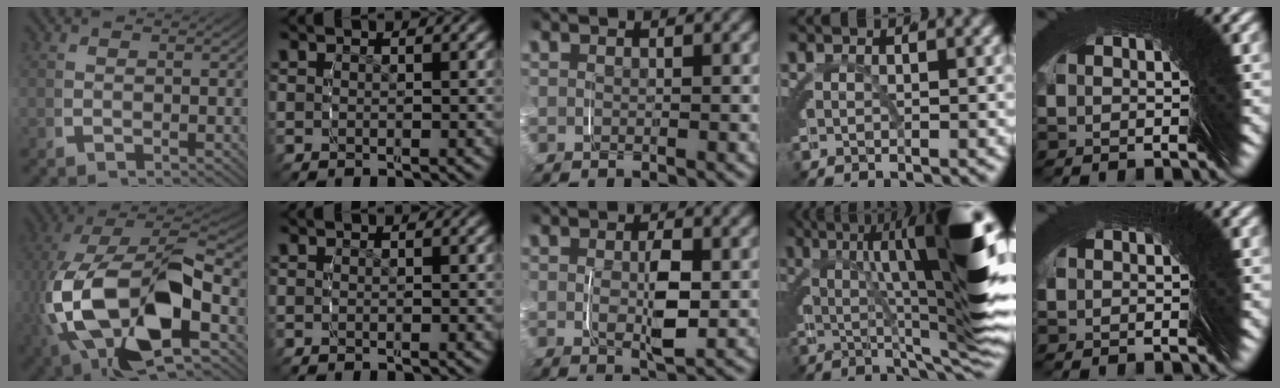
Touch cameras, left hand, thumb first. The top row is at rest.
{"thumb": {"total": 21.9, "force": [-1.1, 12.8, 17.8], "torque": [-0.376, -0.053, 0.016]}, "middle": {"total": 1.4, "force": [0.0, 0.3, 1.4], "torque": [-0.024, -0.010, 0.004]}, "ring": {"total": 17.5, "force": [2.6, 4.4, 16.8], "torque": [-0.198, 0.035, 0.024]}, "little": {"total": 0.8, "force": [-0.1, 0.7, 0.3], "torque": [-0.013, -0.006, -0.001]}}